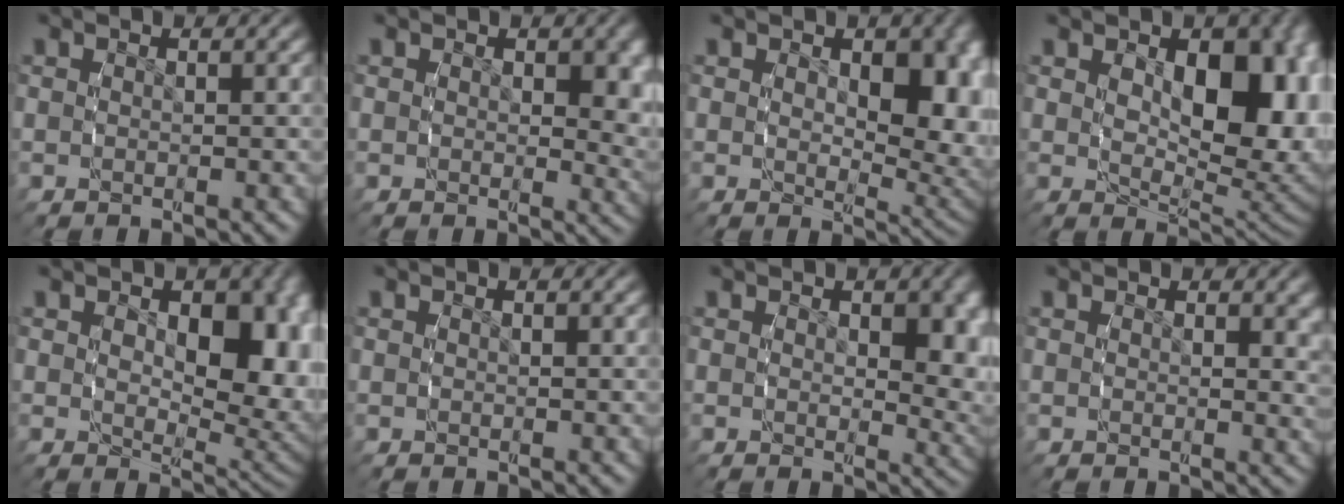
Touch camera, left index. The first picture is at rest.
{"total": 3.0, "force": [0.5, 1.7, 2.4], "torque": [-0.027, -0.015, 0.012]}
{"total": 6.2, "force": [0.9, 3.5, 5.1], "torque": [-0.068, -0.028, 0.022]}
{"total": 10.6, "force": [1.2, 6.0, 8.6], "torque": [-0.118, -0.028, 0.029]}
{"total": 7.9, "force": [0.8, 4.7, 6.3], "torque": [-0.087, -0.031, 0.022]}
{"total": 0.0}
{"total": 3.5, "force": [0.8, 1.8, 2.9], "torque": [-0.033, -0.015, 0.016]}
{"total": 1.2, "force": [1.0, 0.2, 0.6], "torque": [0.000, -0.003, 0.012]}